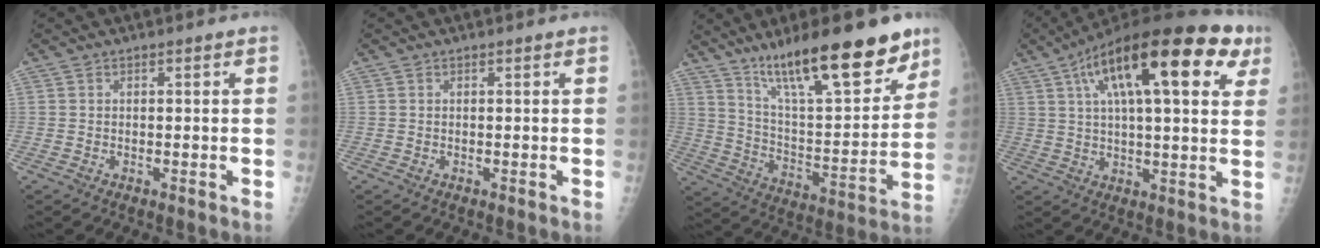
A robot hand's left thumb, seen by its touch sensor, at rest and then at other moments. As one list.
[{"total": 0.0}, {"total": 24.0, "force": [16.1, 6.4, 16.7], "torque": [-0.232, -0.067, 0.269]}, {"total": 25.4, "force": [10.9, 9.0, 21.1], "torque": [-0.310, 0.019, 0.161]}]